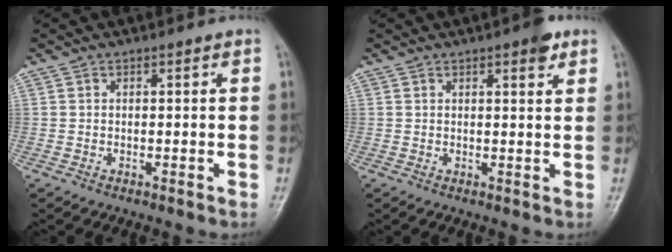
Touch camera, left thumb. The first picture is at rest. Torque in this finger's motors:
{"motor_torque": [0.66, 0.27, 0.42, -0.25, 0.00]}